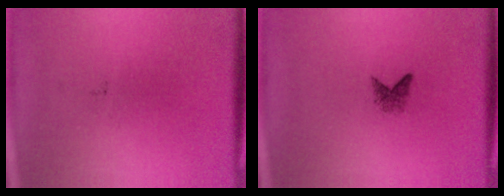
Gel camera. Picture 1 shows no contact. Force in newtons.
{"total": 1.3}